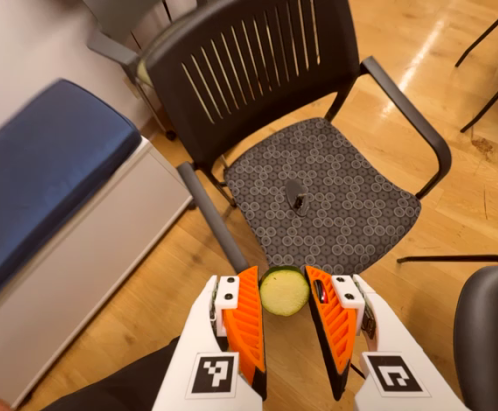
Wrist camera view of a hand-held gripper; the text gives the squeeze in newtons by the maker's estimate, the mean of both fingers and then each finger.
{"total": 9.2, "left": 9.1, "right": 9.2}